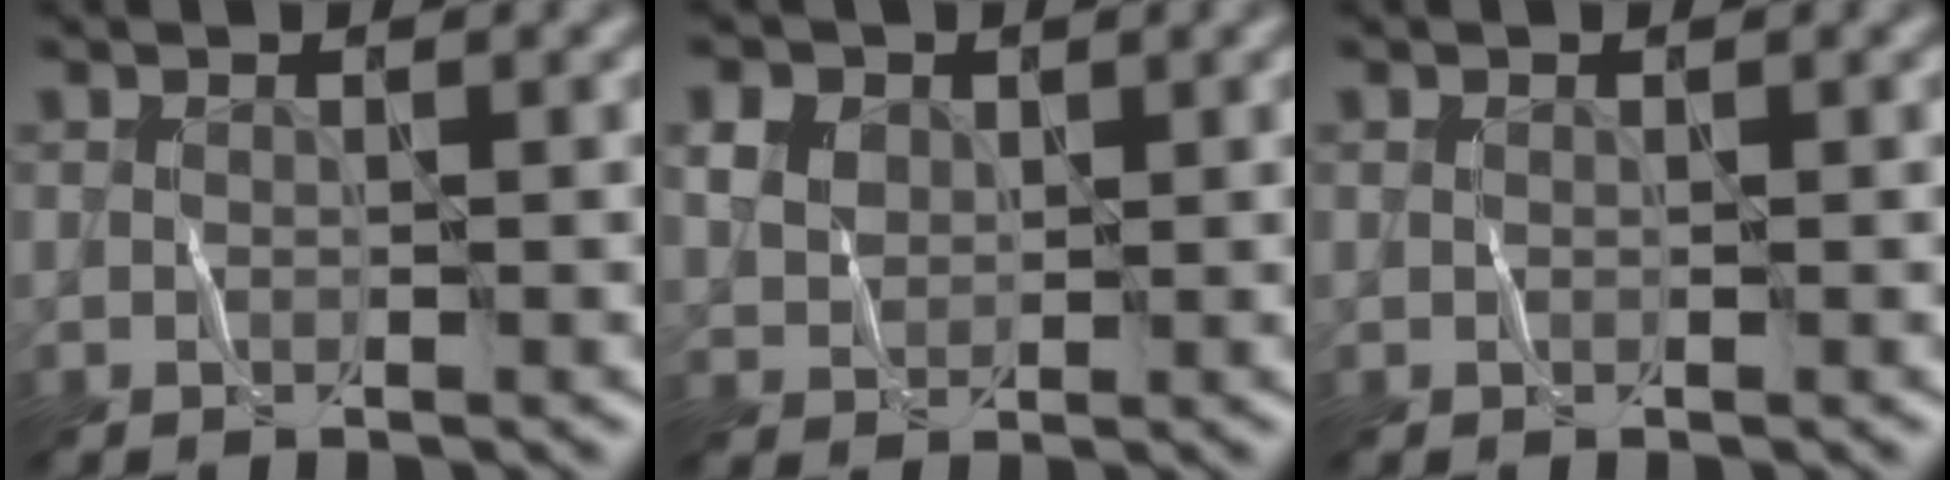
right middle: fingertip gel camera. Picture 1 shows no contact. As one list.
[{"total": 2.4, "force": [1.4, 1.8, 0.6], "torque": [-0.026, 0.009, 0.017]}, {"total": 0.0}]